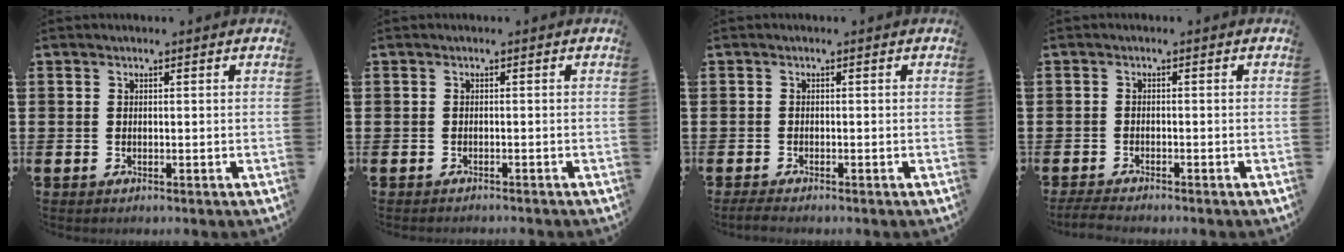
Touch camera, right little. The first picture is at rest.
{"total": 0.5, "force": [-0.5, -0.1, 0.0], "torque": [0.001, -0.001, -0.011]}
{"total": 0.9, "force": [-0.7, 0.1, 0.6], "torque": [-0.010, -0.001, -0.014]}
{"total": 1.5, "force": [-1.3, 0.1, 0.7], "torque": [-0.013, 0.001, -0.026]}